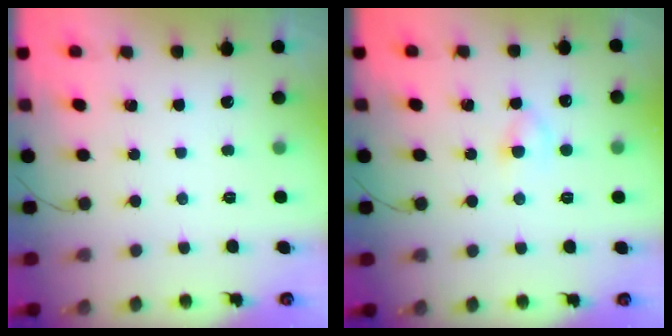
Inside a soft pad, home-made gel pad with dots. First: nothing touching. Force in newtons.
{"total": 3.6, "press": 3.3, "slide": 1.3}